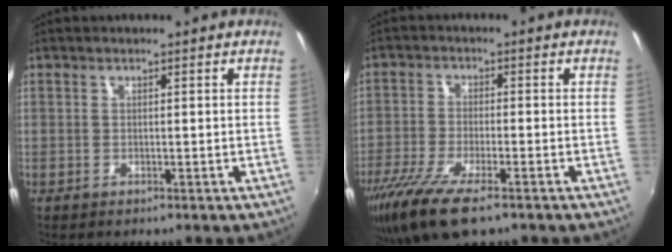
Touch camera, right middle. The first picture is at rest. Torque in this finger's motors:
{"motor_torque": [1.16, -0.98, 0.28, 0.17]}